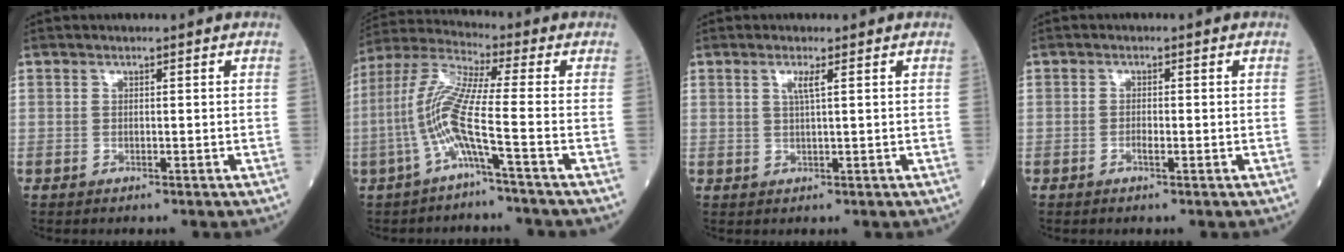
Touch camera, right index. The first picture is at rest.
{"total": 10.0, "force": [-3.2, -0.7, 9.5], "torque": [-0.213, 0.010, -0.074]}
{"total": 1.8, "force": [0.7, -0.2, 1.7], "torque": [-0.036, 0.001, 0.013]}
{"total": 1.4, "force": [-0.5, 0.2, 1.2], "torque": [-0.022, 0.001, -0.011]}